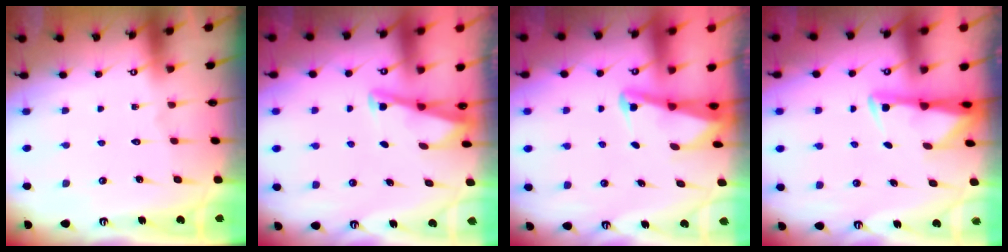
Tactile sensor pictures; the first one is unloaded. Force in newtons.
{"total": 2.8, "press": 2.8, "slide": 0.3}
{"total": 2.7, "press": 2.7, "slide": 0.6}
{"total": 3.0, "press": 2.9, "slide": 0.6}